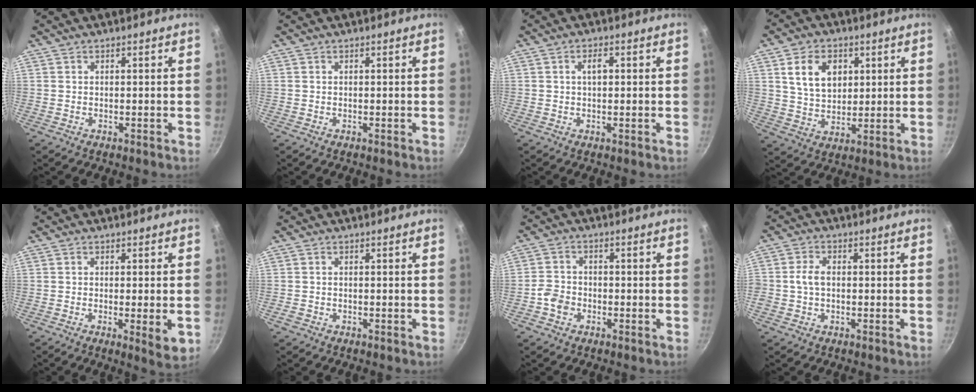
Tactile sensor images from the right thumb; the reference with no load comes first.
{"total": 0.0}
{"total": 2.5, "force": [0.4, 1.2, 2.2], "torque": [-0.035, 0.005, 0.003]}
{"total": 9.9, "force": [3.3, 7.1, 6.2], "torque": [-0.086, -0.011, 0.061]}
{"total": 5.2, "force": [-1.0, 1.0, 5.0], "torque": [-0.077, -0.012, -0.015]}
{"total": 1.0, "force": [-0.5, 0.7, 0.4], "torque": [-0.009, 0.003, -0.009]}
{"total": 4.0, "force": [-1.8, 3.1, 1.7], "torque": [-0.024, 0.020, -0.039]}
{"total": 3.6, "force": [-0.2, 2.5, 2.5], "torque": [-0.044, 0.012, -0.007]}